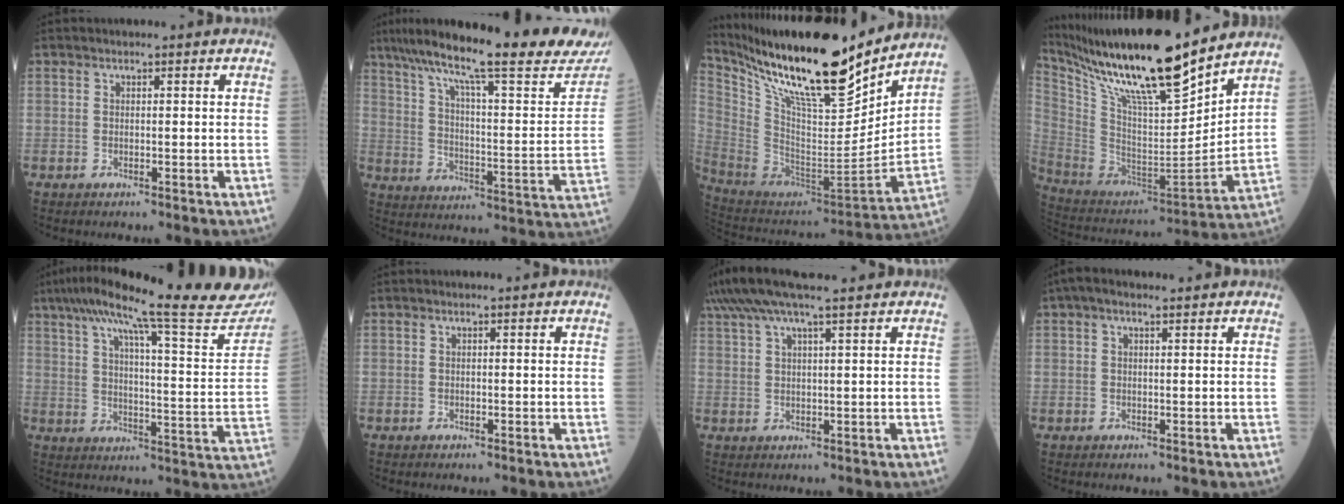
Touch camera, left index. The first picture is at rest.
{"total": 28.8, "force": [24.0, 3.0, 15.7], "torque": [-0.256, -0.036, 0.322]}
{"total": 26.7, "force": [21.6, 4.0, 15.2], "torque": [-0.283, -0.021, 0.365]}
{"total": 23.7, "force": [19.3, 2.0, 13.7], "torque": [-0.255, -0.013, 0.345]}
{"total": 27.9, "force": [23.7, 1.6, 14.5], "torque": [-0.229, -0.041, 0.299]}
{"total": 0.0}
{"total": 11.1, "force": [8.8, 0.1, 6.8], "torque": [-0.129, 0.049, 0.139]}
{"total": 3.6, "force": [2.3, 1.0, 2.6], "torque": [-0.054, 0.033, 0.038]}